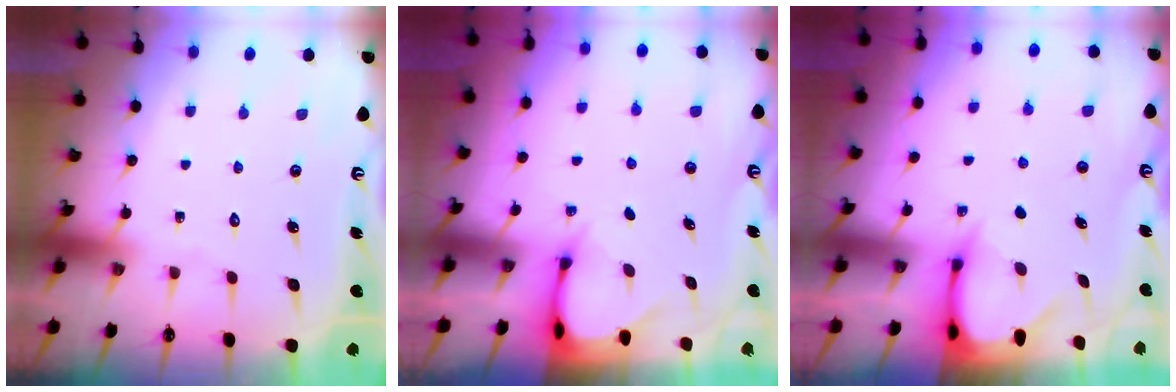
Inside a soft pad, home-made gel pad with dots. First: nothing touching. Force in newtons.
{"total": 3.3, "press": 3.3, "slide": 0.2}
{"total": 3.5, "press": 3.5, "slide": 0.3}